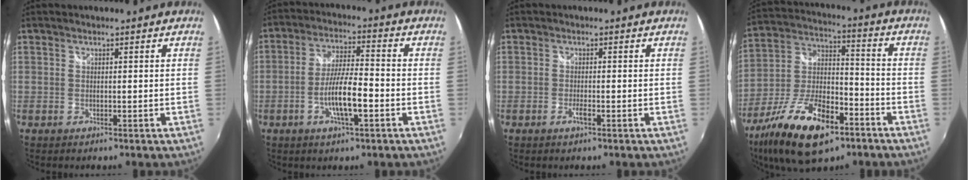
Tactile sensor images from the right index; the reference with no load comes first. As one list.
[{"total": 9.0, "force": [-3.3, 1.6, 8.3], "torque": [-0.159, -0.001, -0.059]}, {"total": 1.4, "force": [-0.8, 0.2, 1.1], "torque": [-0.025, -0.003, -0.016]}, {"total": 20.8, "force": [-11.8, 8.8, 14.7], "torque": [-0.292, -0.024, -0.204]}]